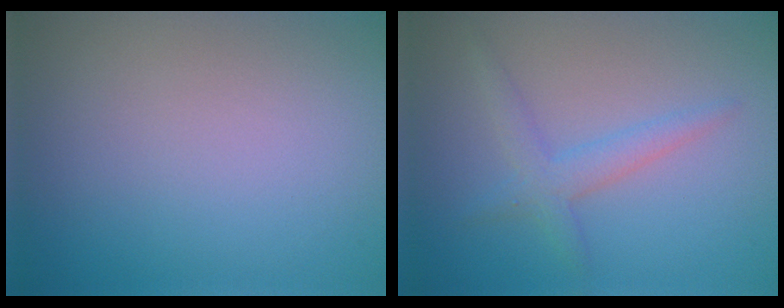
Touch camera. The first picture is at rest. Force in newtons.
{"total": 2.4, "press": 2.4, "slide": 0.3}